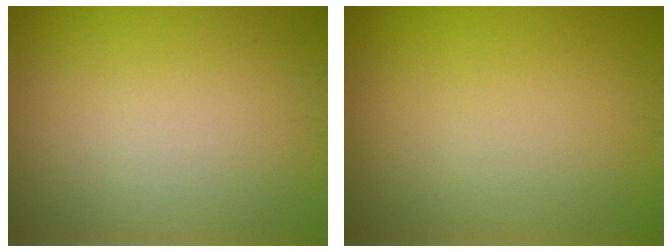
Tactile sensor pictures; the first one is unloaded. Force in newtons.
{"total": 0.0}